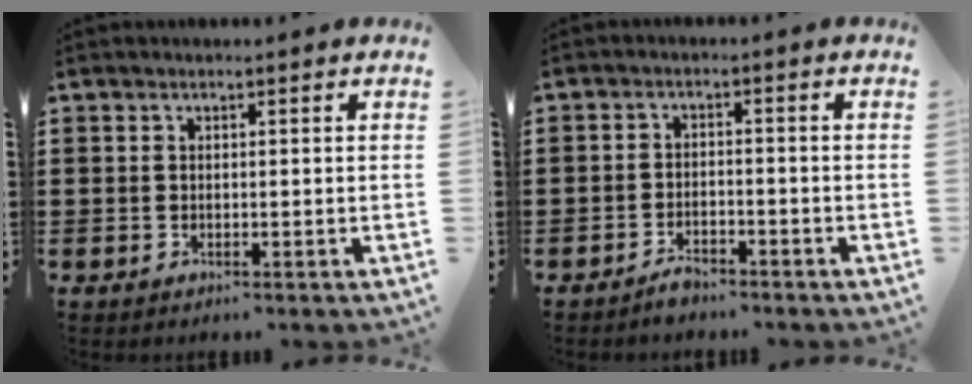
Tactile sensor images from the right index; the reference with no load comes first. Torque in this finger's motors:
{"motor_torque": [0.41, 1.63, 0.01, 0.00]}